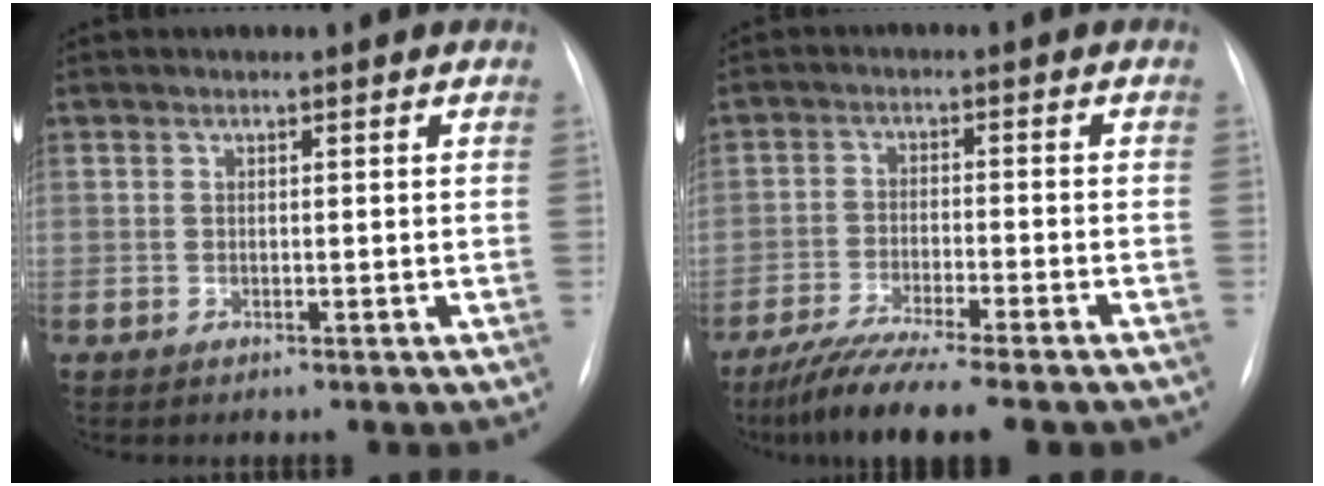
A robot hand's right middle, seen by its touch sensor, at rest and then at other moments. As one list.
[{"total": 13.8, "force": [-11.6, 1.2, 7.4], "torque": [-0.121, -0.029, -0.182]}]